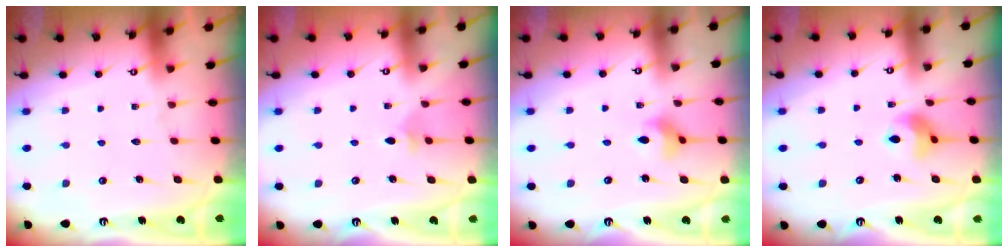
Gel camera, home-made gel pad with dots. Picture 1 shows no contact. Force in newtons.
{"total": 3.0, "press": 2.9, "slide": 0.7}
{"total": 3.5, "press": 3.4, "slide": 0.7}
{"total": 7.8, "press": 7.7, "slide": 1.0}